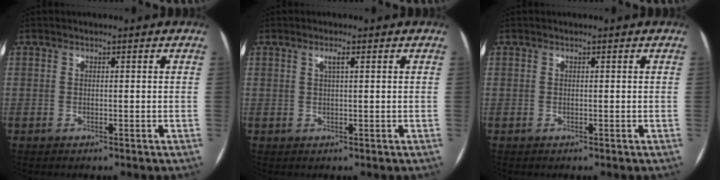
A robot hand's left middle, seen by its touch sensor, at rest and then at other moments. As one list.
[{"total": 1.4, "force": [0.6, 0.0, 1.2], "torque": [-0.024, 0.003, 0.011]}, {"total": 0.0}]